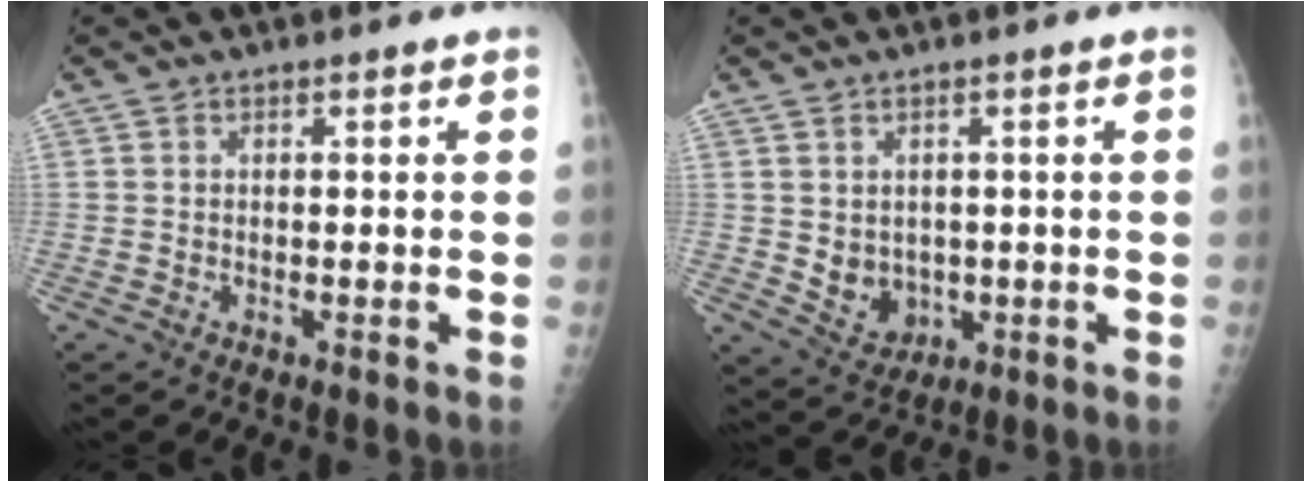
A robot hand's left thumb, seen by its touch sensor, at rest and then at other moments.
{"total": 5.6, "force": [0.0, 4.8, 3.0], "torque": [-0.026, -0.008, 0.019]}